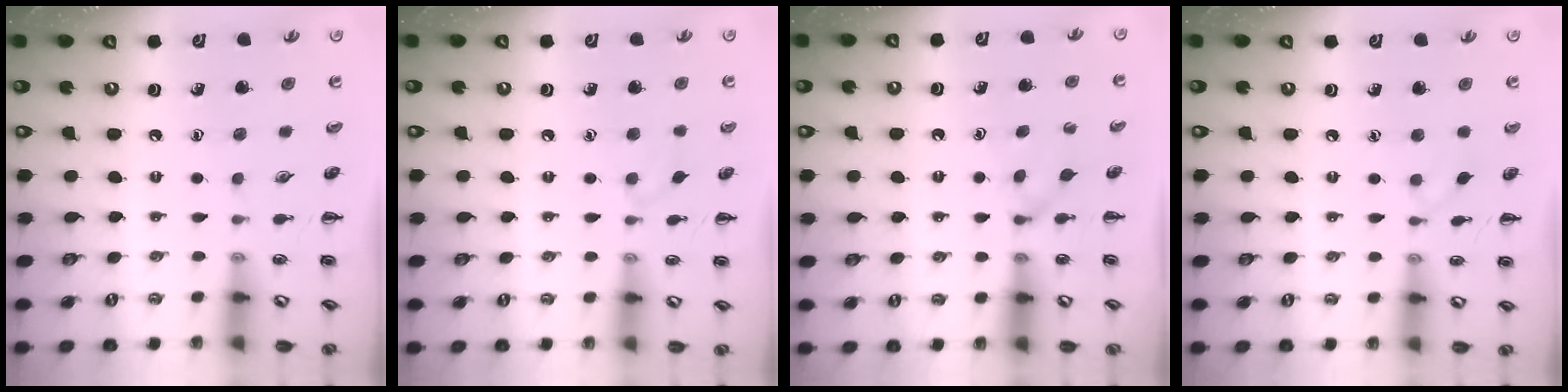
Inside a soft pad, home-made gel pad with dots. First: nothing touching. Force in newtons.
{"total": 4.5, "press": 4.2, "slide": 1.6}
{"total": 2.8, "press": 2.5, "slide": 1.2}
{"total": 3.0, "press": 2.8, "slide": 1.2}